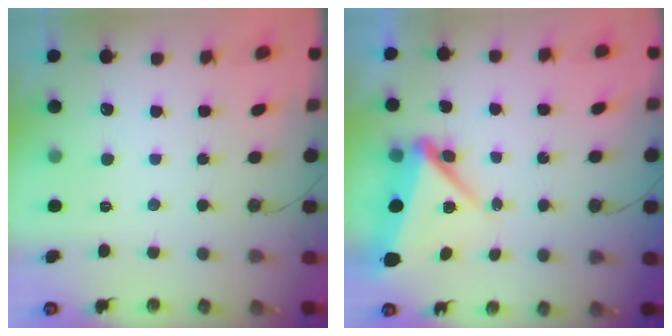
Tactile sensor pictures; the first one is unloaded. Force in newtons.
{"total": 8.3, "press": 8.1, "slide": 1.6}